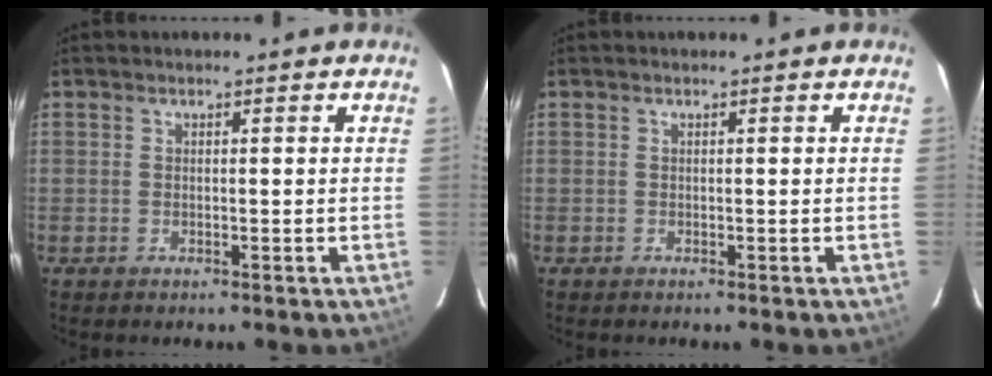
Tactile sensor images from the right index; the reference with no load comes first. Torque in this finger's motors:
{"motor_torque": [-0.05, 0.00, 0.03, 0.00]}